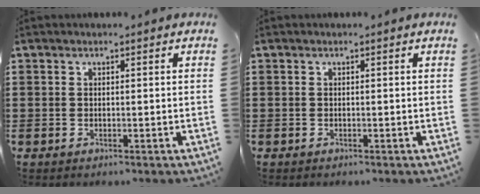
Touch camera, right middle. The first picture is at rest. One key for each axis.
{"total": 0.0}